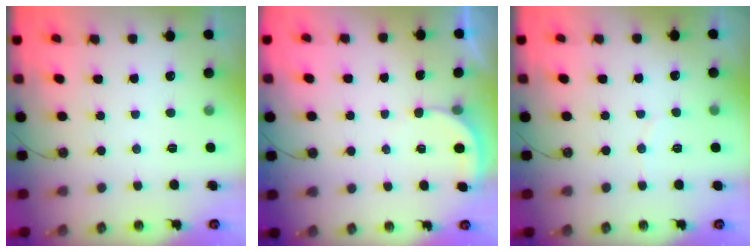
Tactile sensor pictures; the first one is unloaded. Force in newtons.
{"total": 2.3, "press": 2.3, "slide": 0.2}
{"total": 3.3, "press": 3.2, "slide": 0.8}